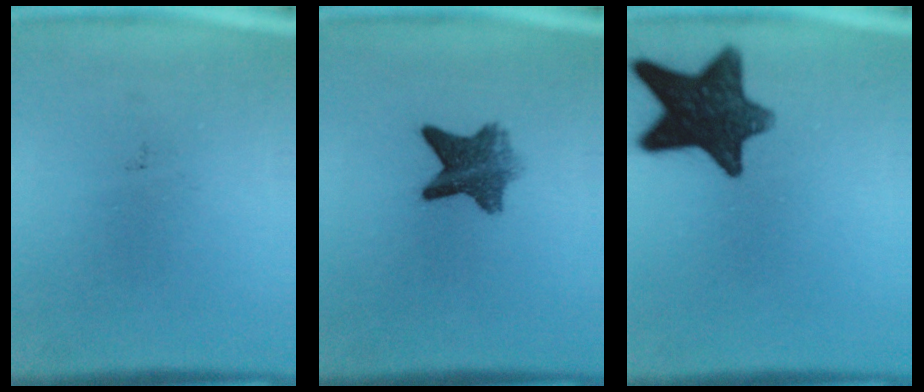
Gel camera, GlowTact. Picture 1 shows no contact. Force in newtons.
{"total": 7.2}
{"total": 13.3}